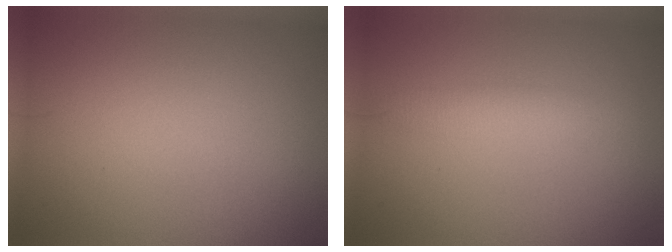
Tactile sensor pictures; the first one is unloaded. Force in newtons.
{"total": 2.2, "press": 2.2, "slide": 0.0}